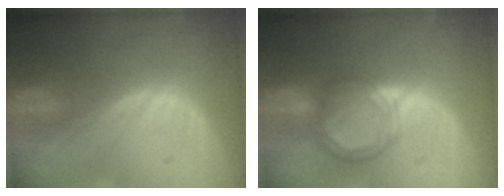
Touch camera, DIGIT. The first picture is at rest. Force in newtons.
{"total": 6.3, "press": 5.7, "slide": 2.5}